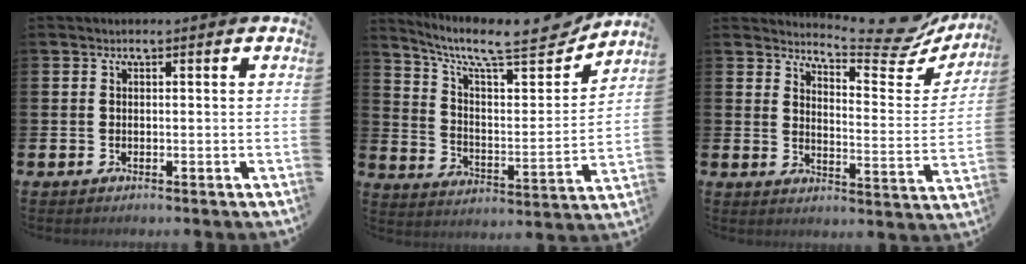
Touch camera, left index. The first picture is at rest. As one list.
[{"total": 10.3, "force": [8.8, 2.3, 4.8], "torque": [-0.109, -0.068, 0.143]}, {"total": 8.6, "force": [8.1, 0.9, 3.0], "torque": [-0.048, -0.066, 0.136]}]